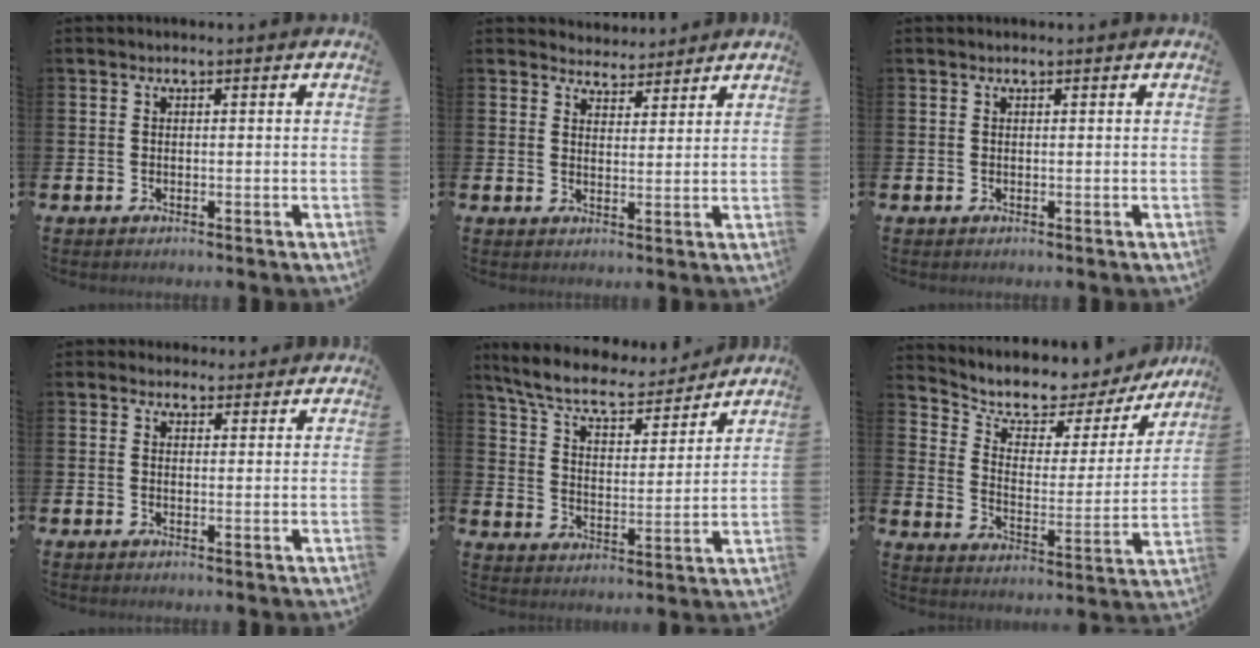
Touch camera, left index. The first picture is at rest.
{"total": 4.1, "force": [3.9, 1.1, -0.3], "torque": [-0.007, -0.022, 0.072]}
{"total": 0.0}
{"total": 1.9, "force": [1.7, 0.8, 0.0], "torque": [0.004, -0.003, 0.030]}
{"total": 8.2, "force": [7.4, 2.0, 3.0], "torque": [-0.092, -0.050, 0.127]}
{"total": 6.8, "force": [5.8, 2.9, 2.1], "torque": [-0.074, -0.042, 0.093]}